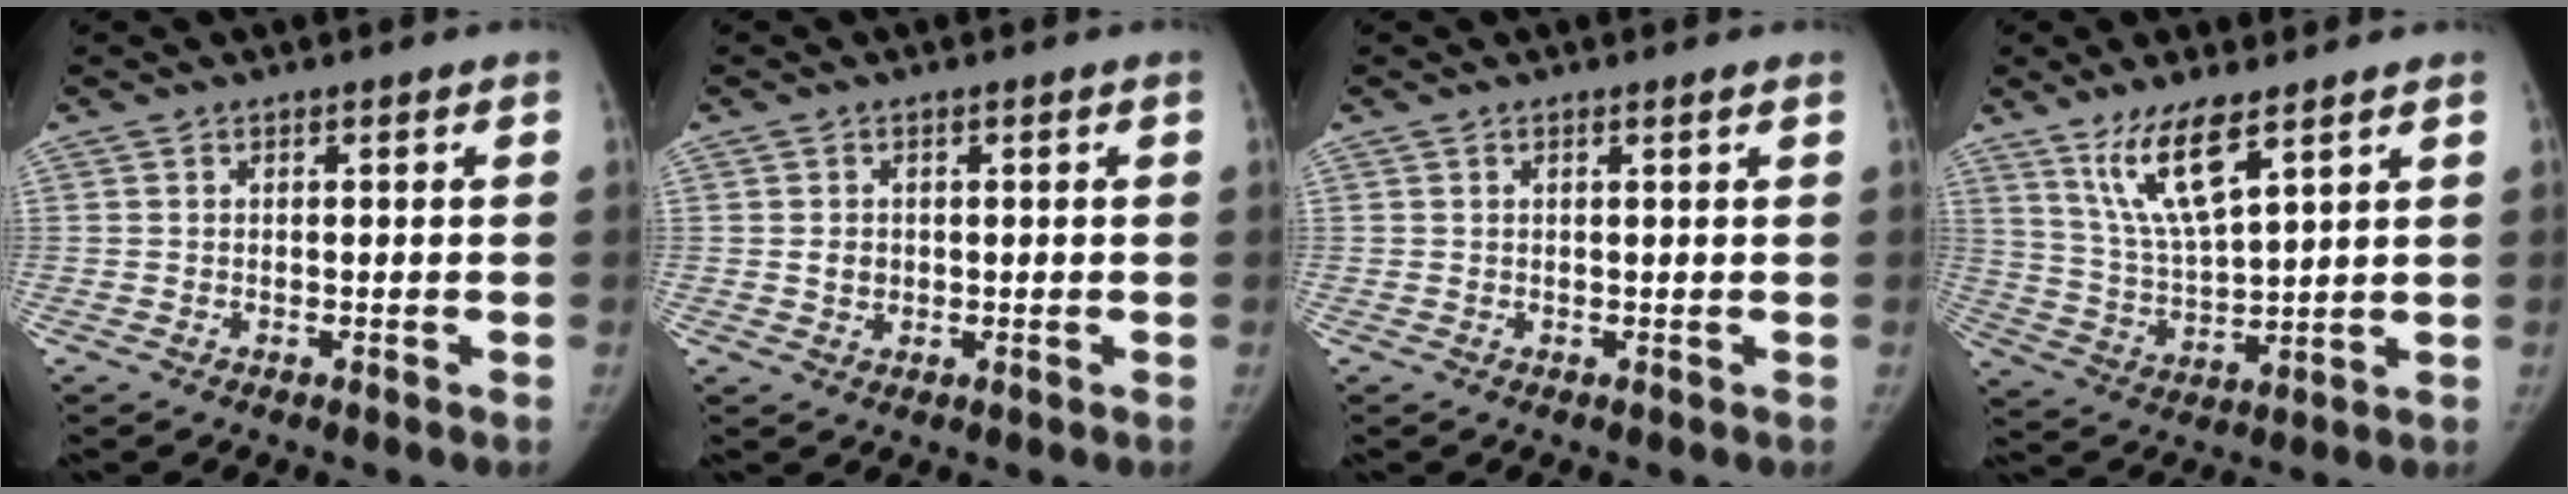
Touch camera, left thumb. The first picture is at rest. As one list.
[{"total": 1.7, "force": [0.2, 1.4, 0.9], "torque": [-0.011, -0.001, 0.008]}, {"total": 0.9, "force": [0.6, -0.2, 0.6], "torque": [-0.019, -0.002, 0.014]}, {"total": 10.9, "force": [6.9, 2.5, 8.0], "torque": [-0.151, -0.039, 0.146]}]